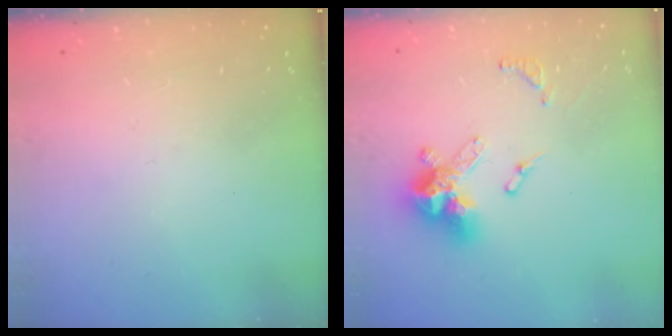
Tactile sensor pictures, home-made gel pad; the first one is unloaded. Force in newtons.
{"total": 13.5, "press": 13.4, "slide": 1.3}